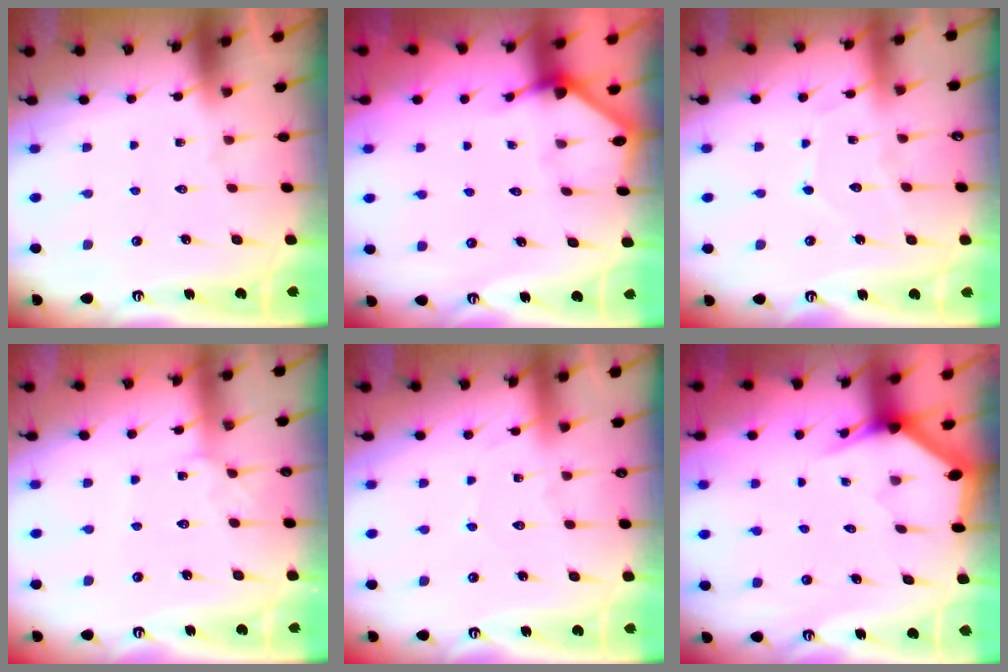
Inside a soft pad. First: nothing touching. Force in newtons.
{"total": 2.2, "press": 2.2, "slide": 0.1}
{"total": 7.0, "press": 7.0, "slide": 0.8}
{"total": 3.2, "press": 3.2, "slide": 0.2}
{"total": 2.4, "press": 2.4, "slide": 0.3}
{"total": 3.0, "press": 3.0, "slide": 0.1}